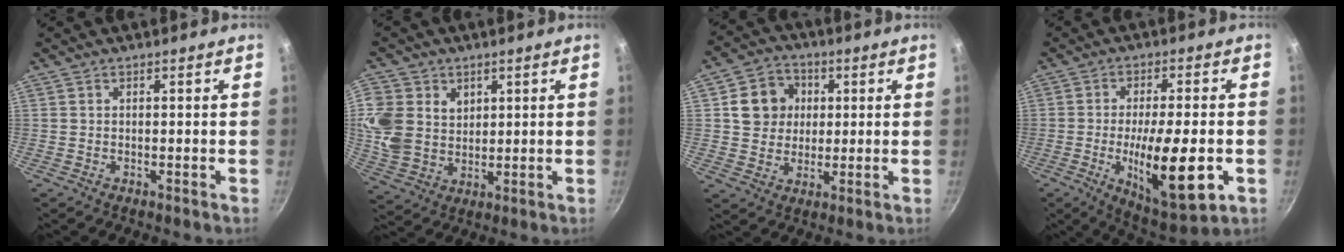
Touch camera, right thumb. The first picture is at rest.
{"total": 12.1, "force": [2.7, 9.8, 6.6], "torque": [-0.132, -0.010, 0.061]}
{"total": 9.9, "force": [1.9, 8.8, 4.2], "torque": [-0.036, 0.002, 0.029]}
{"total": 16.4, "force": [-4.0, 5.4, 14.9], "torque": [-0.234, -0.010, -0.054]}